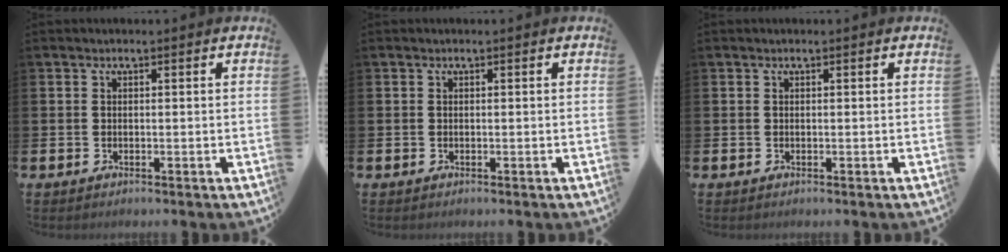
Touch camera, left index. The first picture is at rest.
{"total": 0.0}
{"total": 0.0}